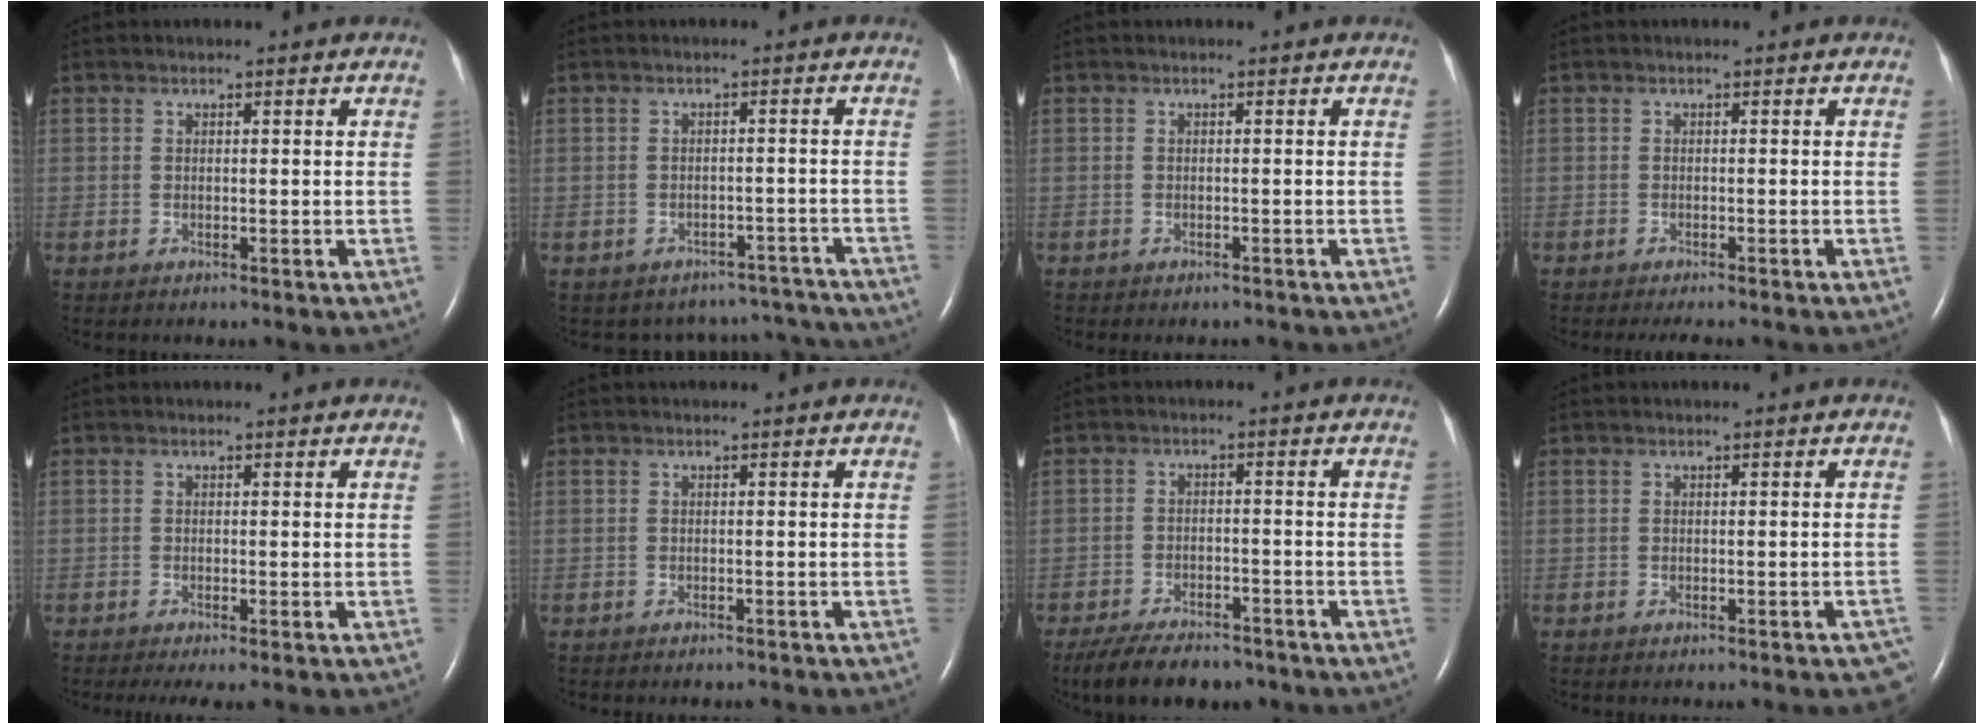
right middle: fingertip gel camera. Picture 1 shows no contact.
{"total": 9.6, "force": [-8.8, 3.8, -0.3], "torque": [0.013, 0.039, -0.090]}
{"total": 1.6, "force": [-1.4, 0.6, 0.5], "torque": [-0.013, -0.002, -0.014]}
{"total": 4.2, "force": [-3.6, 0.8, 1.9], "torque": [-0.019, -0.007, -0.045]}
{"total": 2.5, "force": [-1.7, 0.3, 1.8], "torque": [-0.031, -0.010, -0.026]}
{"total": 2.3, "force": [-2.1, 0.7, 0.8], "torque": [-0.017, -0.004, -0.020]}
{"total": 9.8, "force": [-8.0, 3.6, 4.4], "torque": [-0.075, -0.010, -0.123]}
{"total": 3.5, "force": [-2.8, 0.9, 1.8], "torque": [-0.007, -0.007, -0.031]}